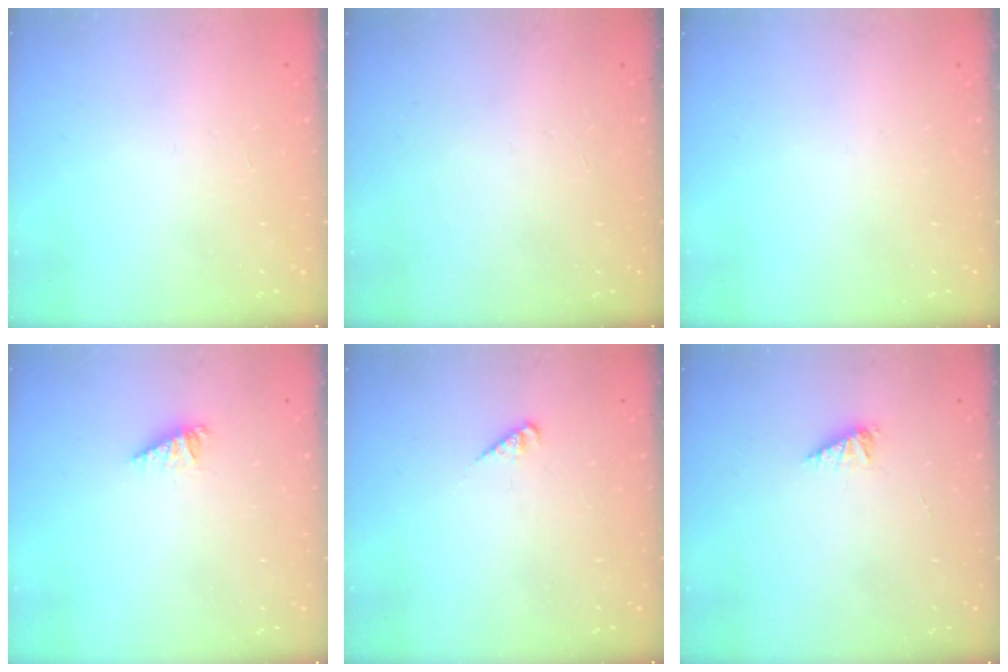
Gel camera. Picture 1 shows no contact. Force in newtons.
{"total": 0.0}
{"total": 0.0}
{"total": 1.7, "press": 1.7, "slide": 0.2}
{"total": 1.8, "press": 1.8, "slide": 0.3}
{"total": 2.4, "press": 2.4, "slide": 0.3}